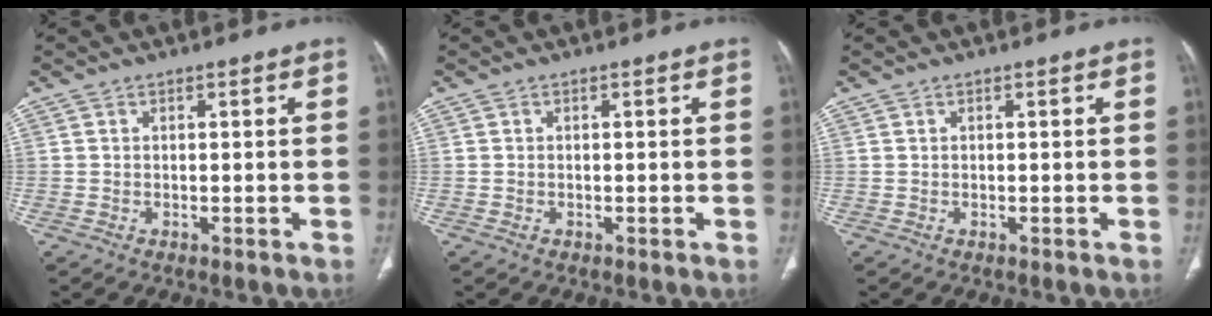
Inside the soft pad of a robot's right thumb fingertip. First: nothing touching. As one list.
[{"total": 0.0}, {"total": 0.0}]